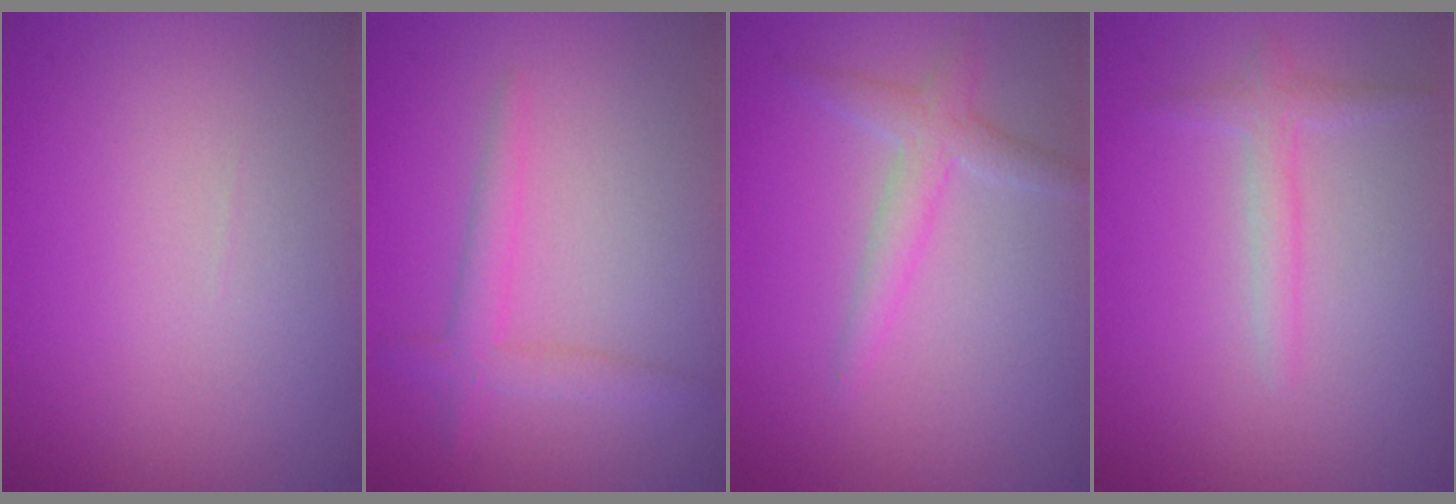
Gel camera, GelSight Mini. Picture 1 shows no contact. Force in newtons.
{"total": 1.3, "press": 1.3, "slide": 0.1}
{"total": 2.4, "press": 2.4, "slide": 0.1}
{"total": 1.8, "press": 1.8, "slide": 0.1}